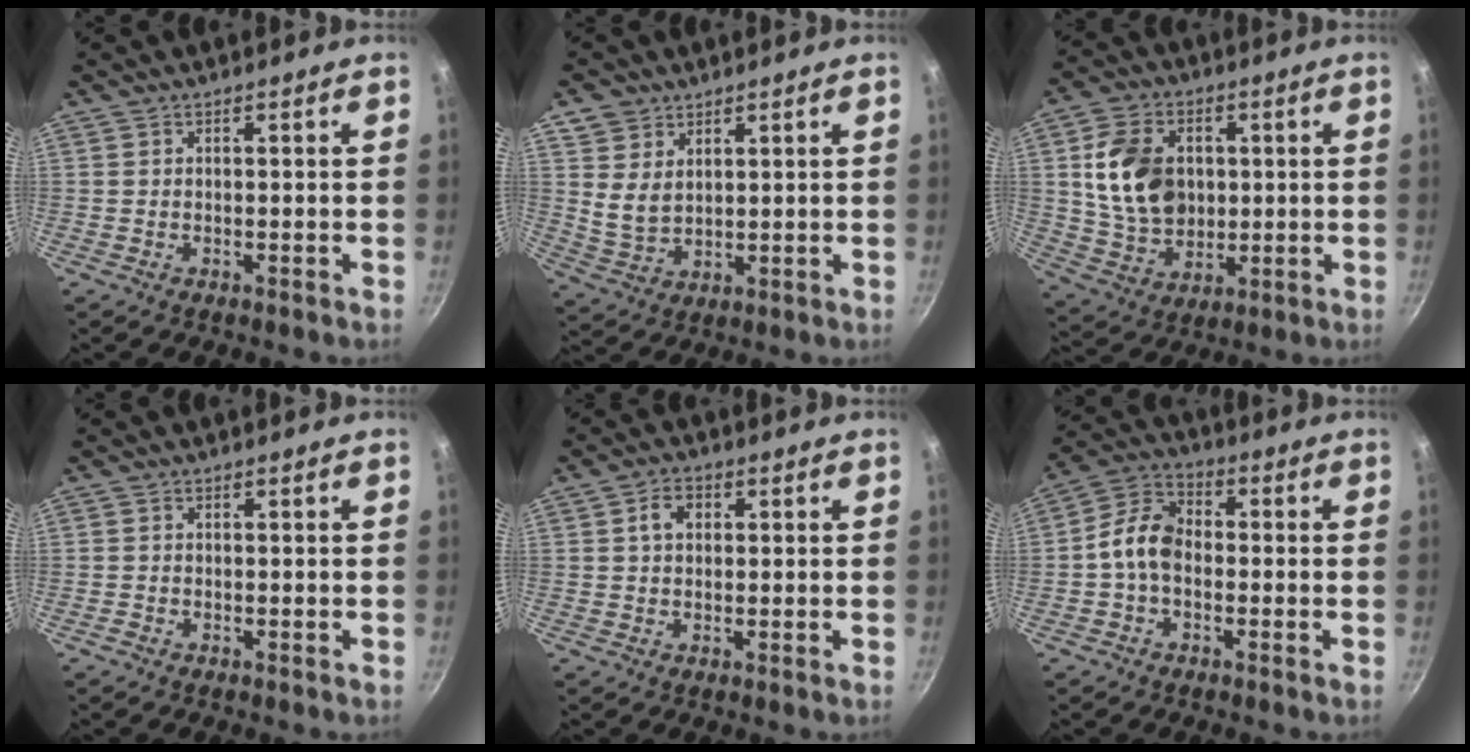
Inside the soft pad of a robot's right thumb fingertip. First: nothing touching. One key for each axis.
{"total": 6.3, "fx": 3.1, "fy": 4.7, "fz": 2.9, "tx": -0.037, "ty": -0.022, "tz": 0.064}
{"total": 14.9, "fx": 2.2, "fy": 11.3, "fz": 9.6, "tx": -0.150, "ty": -0.002, "tz": 0.047}
{"total": 0.6, "fx": -0.5, "fy": 0.4, "fz": 0.0, "tx": -0.001, "ty": 0.002, "tz": -0.010}
{"total": 3.8, "fx": 0.9, "fy": 2.9, "fz": 2.4, "tx": -0.026, "ty": 0.007, "tz": 0.009}
{"total": 8.5, "fx": -1.2, "fy": 5.9, "fz": 6.0, "tx": -0.095, "ty": 0.029, "tz": -0.043}